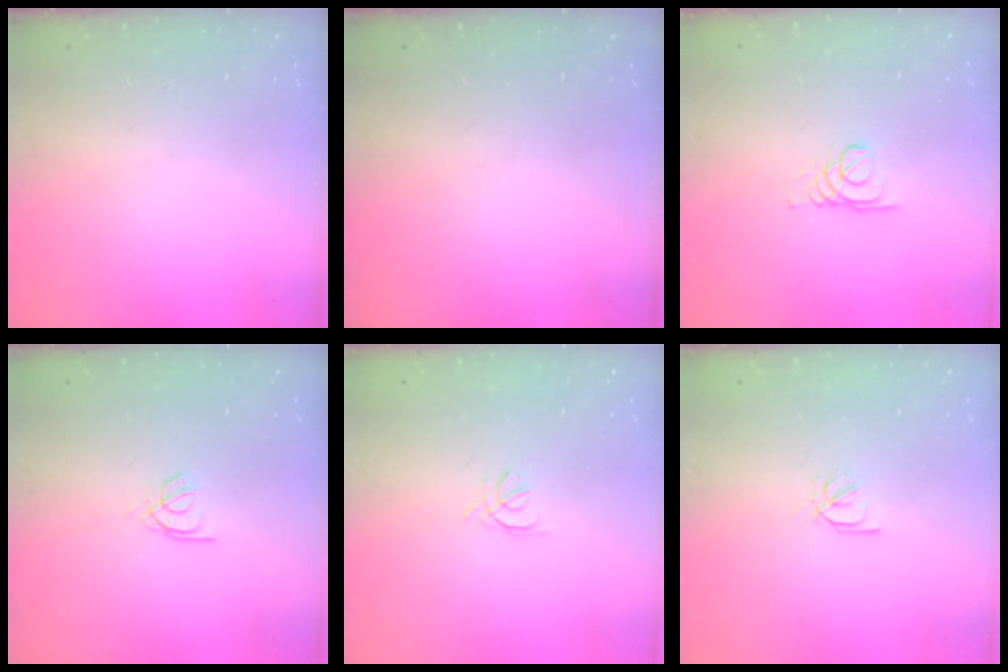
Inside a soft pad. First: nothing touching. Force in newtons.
{"total": 0.0}
{"total": 1.7, "press": 1.7, "slide": 0.2}
{"total": 2.2, "press": 2.1, "slide": 0.4}
{"total": 1.5, "press": 1.4, "slide": 0.6}
{"total": 2.2, "press": 2.2, "slide": 0.0}